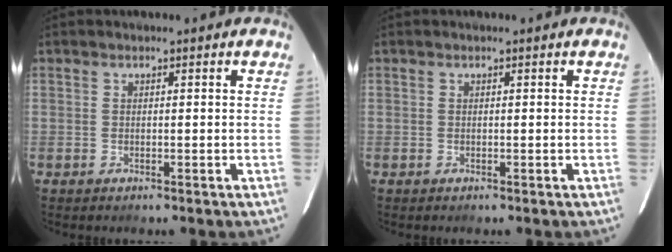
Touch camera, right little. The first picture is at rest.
{"total": 0.0}